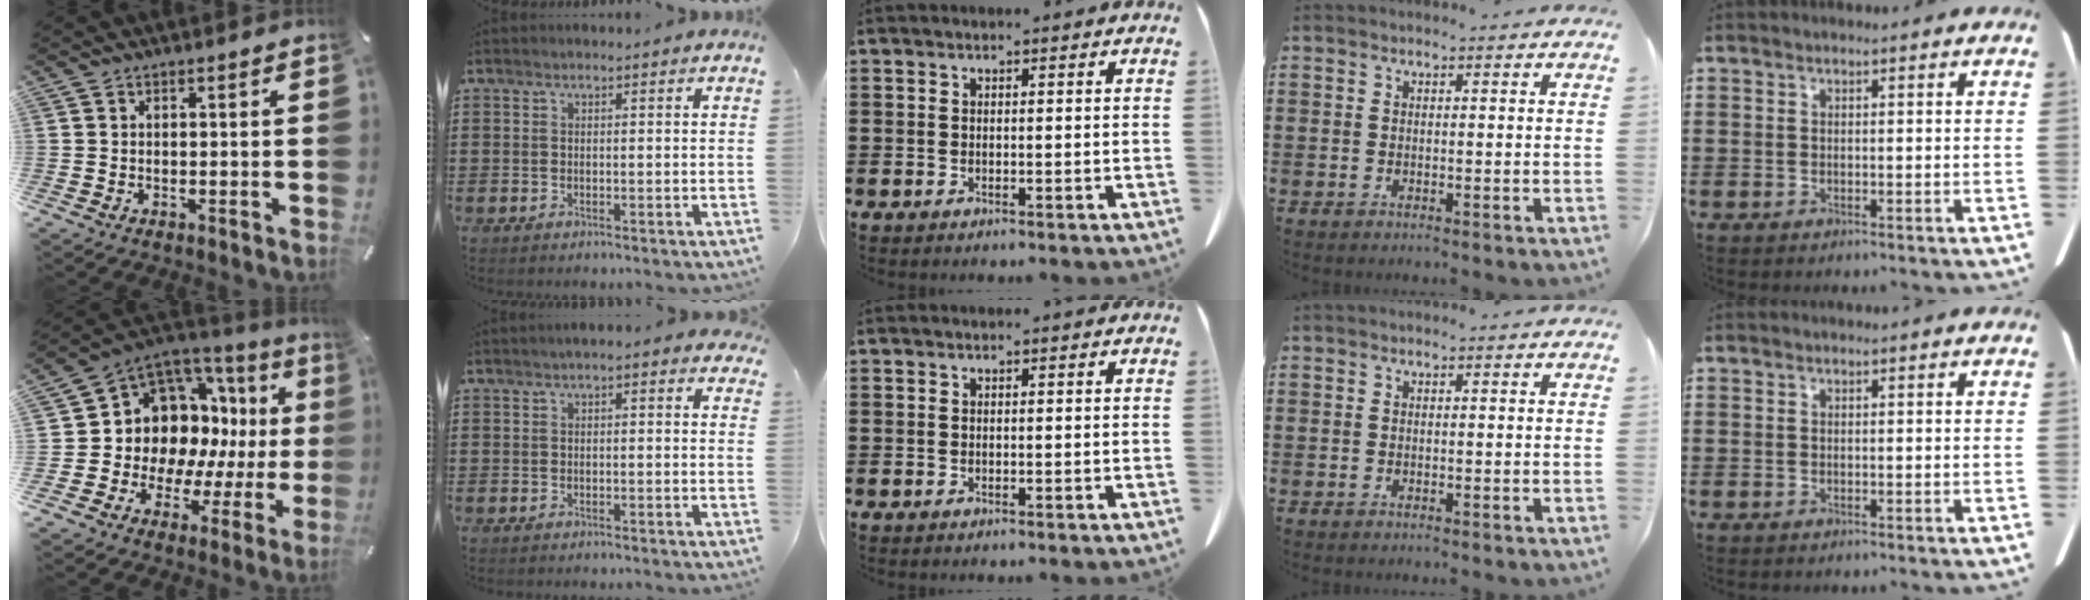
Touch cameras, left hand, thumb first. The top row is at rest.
{"thumb": {"total": 11.0, "force": [4.4, 9.4, 3.8], "torque": [-0.065, -0.076, 0.095]}, "index": {"total": 1.1, "force": [0.2, 0.5, 1.0], "torque": [-0.020, 0.004, 0.002]}}